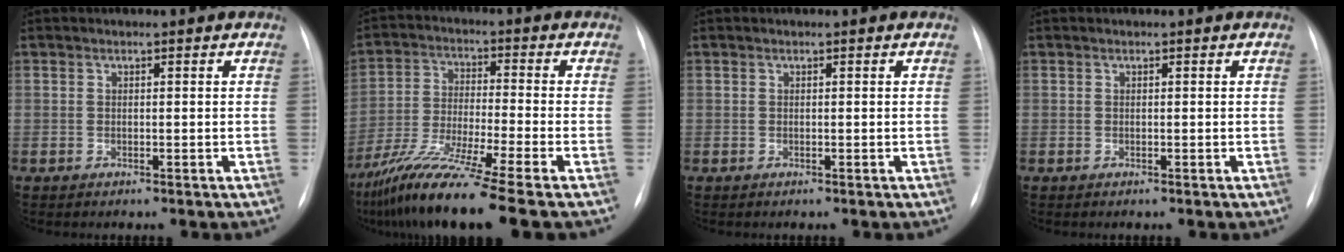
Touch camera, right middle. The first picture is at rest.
{"total": 14.3, "force": [-10.6, -1.6, 9.4], "torque": [-0.188, -0.044, -0.189]}
{"total": 0.0}
{"total": 0.0}